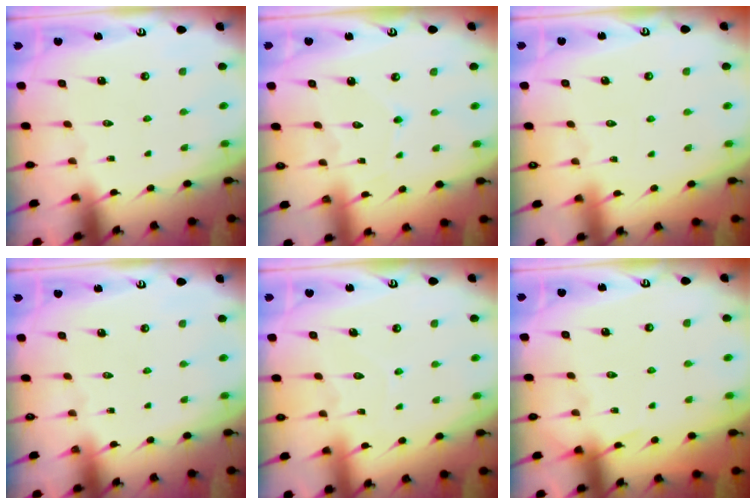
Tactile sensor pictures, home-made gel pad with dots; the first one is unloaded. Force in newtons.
{"total": 4.0, "press": 4.0, "slide": 0.1}
{"total": 3.1, "press": 3.1, "slide": 0.5}
{"total": 0.0}
{"total": 6.0, "press": 6.0, "slide": 0.6}
{"total": 4.9, "press": 4.9, "slide": 0.6}